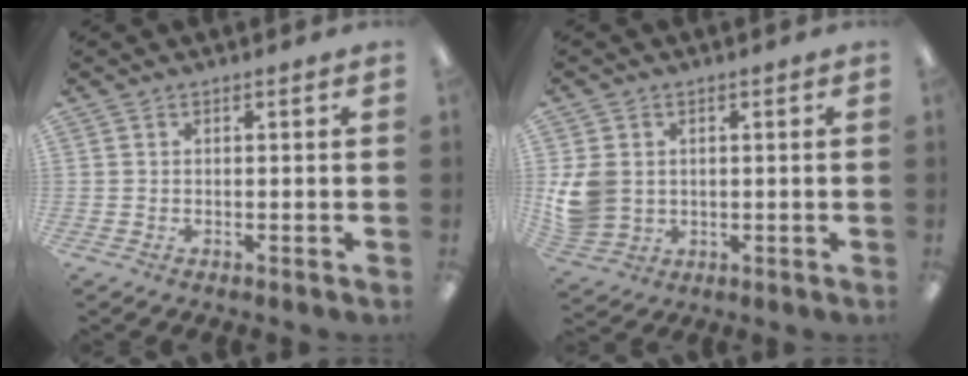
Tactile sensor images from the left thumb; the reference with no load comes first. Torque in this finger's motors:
{"motor_torque": [-0.26, 0.58, 0.52, -0.48, 0.07]}